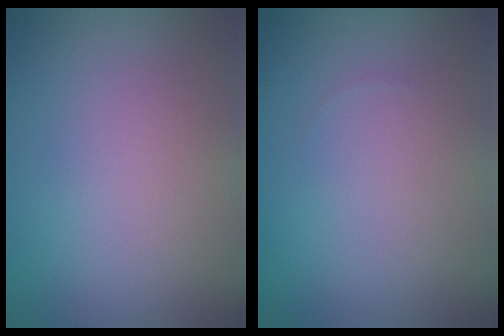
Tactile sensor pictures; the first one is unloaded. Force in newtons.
{"total": 0.0}